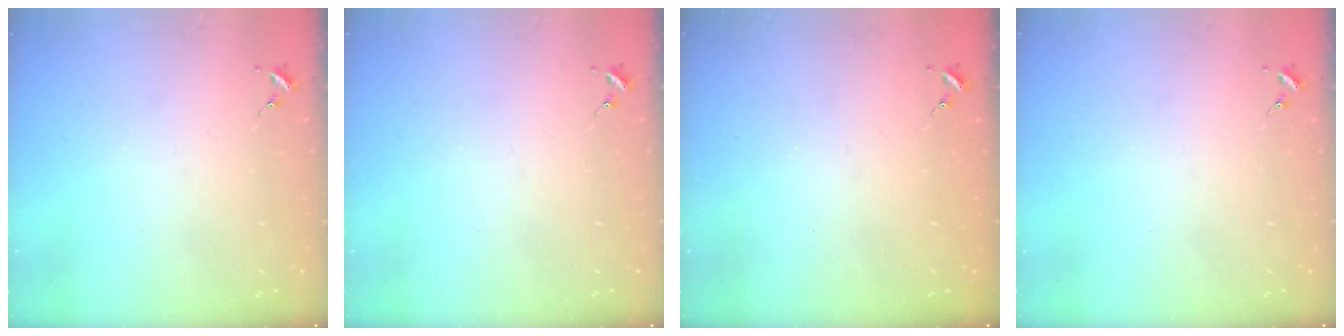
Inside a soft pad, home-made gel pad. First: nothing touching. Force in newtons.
{"total": 0.0}
{"total": 0.7, "press": 0.7, "slide": 0.1}
{"total": 0.0}